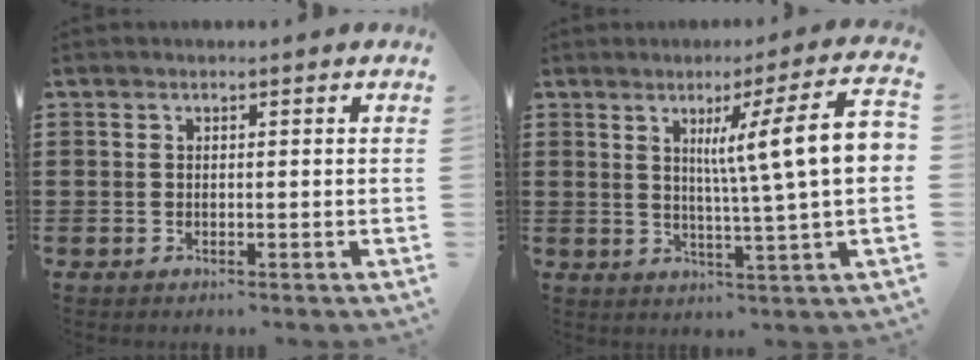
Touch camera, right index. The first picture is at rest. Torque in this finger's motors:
{"motor_torque": [2.14, 0.00, 1.00, 0.21]}